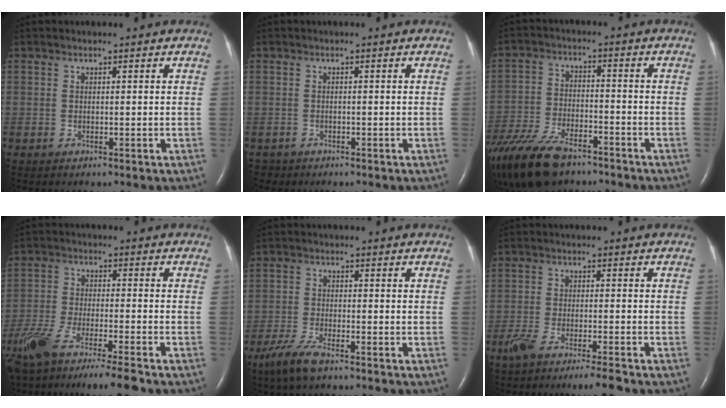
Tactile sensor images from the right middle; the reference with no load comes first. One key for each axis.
{"total": 1.2, "fx": -0.9, "fy": 0.6, "fz": -0.3, "tx": 0.001, "ty": 0.002, "tz": -0.016}
{"total": 16.8, "fx": -12.4, "fy": 6.5, "fz": 9.2, "tx": -0.230, "ty": -0.032, "tz": -0.216}
{"total": 13.9, "fx": -11.0, "fy": 0.6, "fz": 8.6, "tx": -0.171, "ty": -0.038, "tz": -0.187}
{"total": 5.4, "fx": -3.9, "fy": 1.0, "fz": 3.6, "tx": -0.089, "ty": -0.012, "tz": -0.073}
{"total": 6.5, "fx": -5.0, "fy": 0.3, "fz": 4.1, "tx": -0.074, "ty": -0.012, "tz": -0.085}